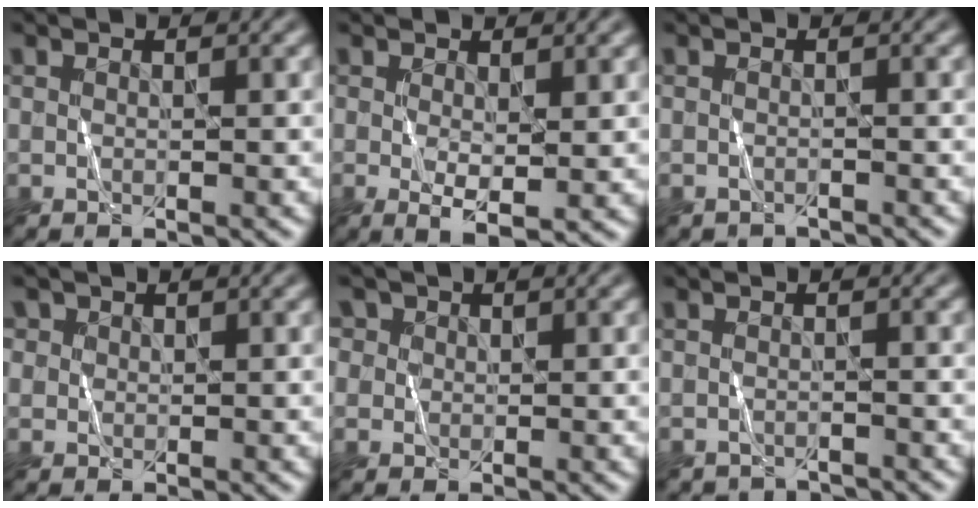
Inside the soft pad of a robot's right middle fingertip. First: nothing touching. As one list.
[{"total": 2.4, "force": [0.1, 0.7, 2.3], "torque": [-0.042, -0.007, 0.005]}, {"total": 1.3, "force": [-1.3, 0.1, 0.0], "torque": [0.000, -0.007, -0.023]}, {"total": 1.8, "force": [0.9, 1.5, 0.4], "torque": [-0.014, 0.006, 0.009]}, {"total": 3.3, "force": [1.7, 2.6, 1.1], "torque": [-0.033, 0.011, 0.017]}, {"total": 2.3, "force": [-2.3, 0.1, -0.1], "torque": [0.003, -0.009, -0.035]}]